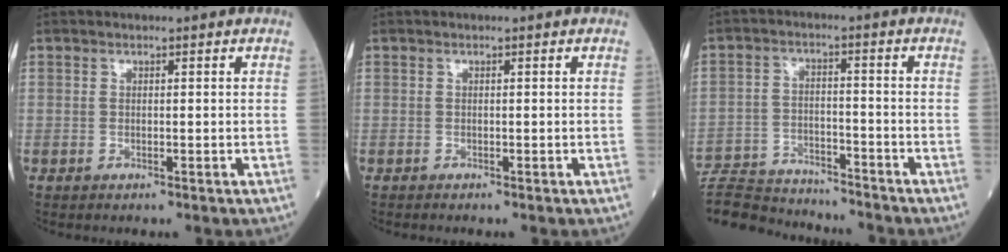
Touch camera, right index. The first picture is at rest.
{"total": 0.0}
{"total": 12.5, "force": [-12.1, 1.8, 2.5], "torque": [-0.043, 0.011, -0.200]}